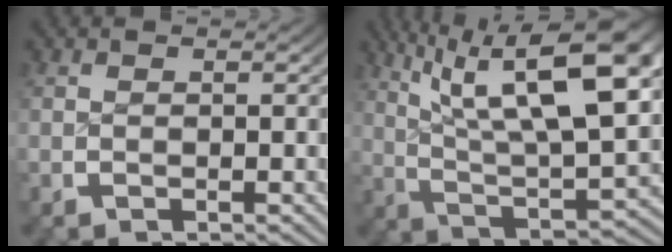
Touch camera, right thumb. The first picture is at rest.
{"total": 13.6, "force": [3.6, 6.2, 11.6], "torque": [-0.182, -0.012, 0.065]}